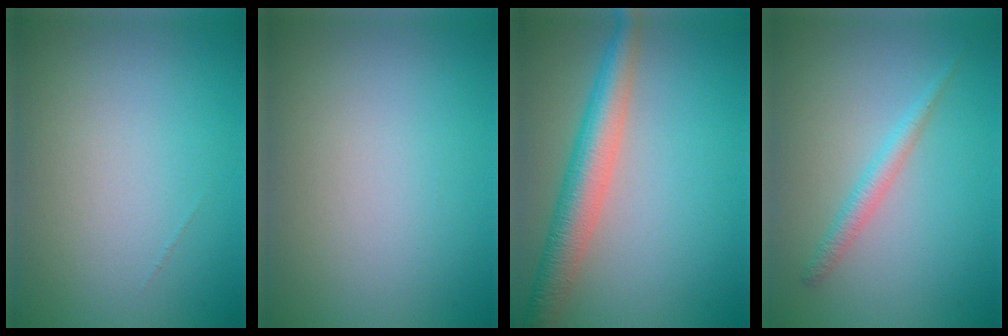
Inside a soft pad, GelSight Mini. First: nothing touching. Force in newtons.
{"total": 0.0}
{"total": 5.1, "press": 5.1, "slide": 0.2}
{"total": 1.7, "press": 1.7, "slide": 0.1}